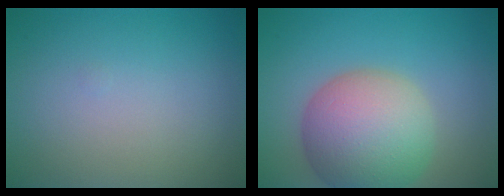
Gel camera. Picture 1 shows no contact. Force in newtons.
{"total": 9.6, "press": 9.6, "slide": 0.6}